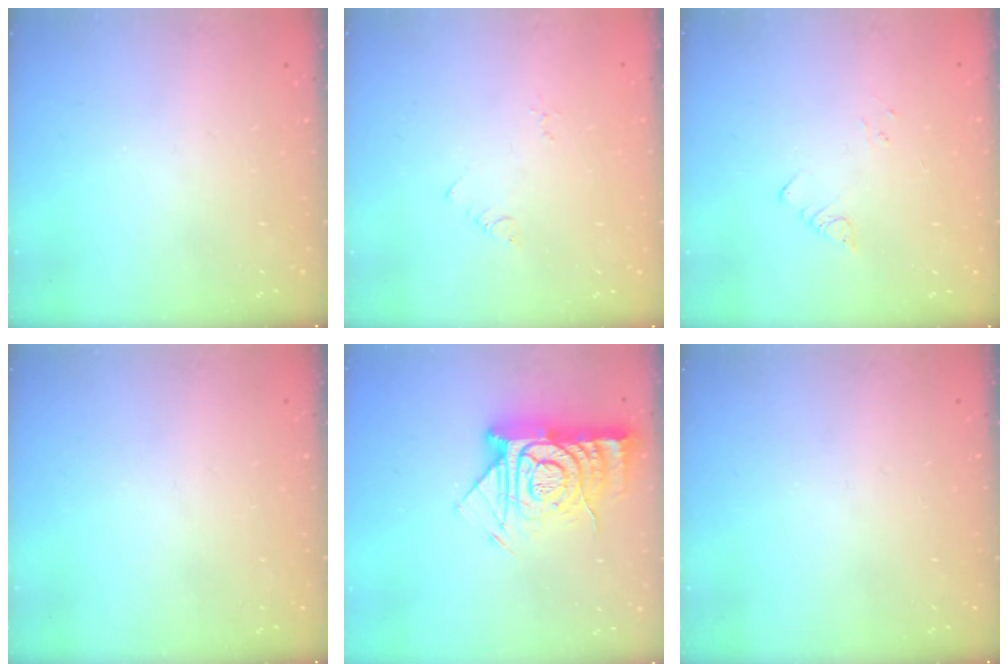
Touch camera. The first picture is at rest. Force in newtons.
{"total": 1.4, "press": 1.3, "slide": 0.3}
{"total": 3.0, "press": 3.0, "slide": 0.4}
{"total": 0.0}
{"total": 16.6, "press": 16.5, "slide": 1.8}
{"total": 0.0}